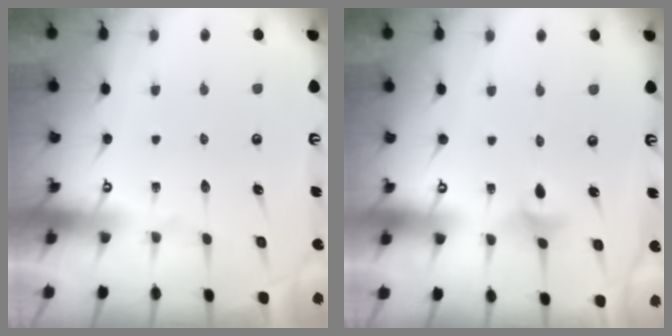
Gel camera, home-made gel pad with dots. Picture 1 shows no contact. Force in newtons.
{"total": 3.1, "press": 3.0, "slide": 0.7}